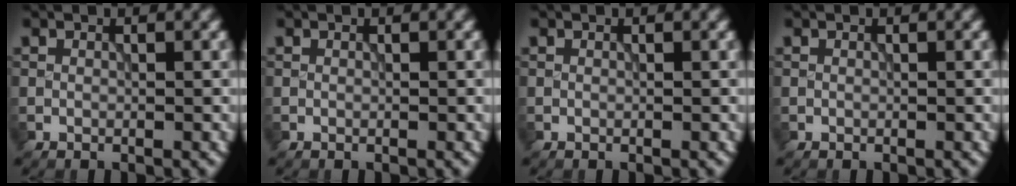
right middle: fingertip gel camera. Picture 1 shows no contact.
{"total": 0.0}
{"total": 0.0}
{"total": 0.0}